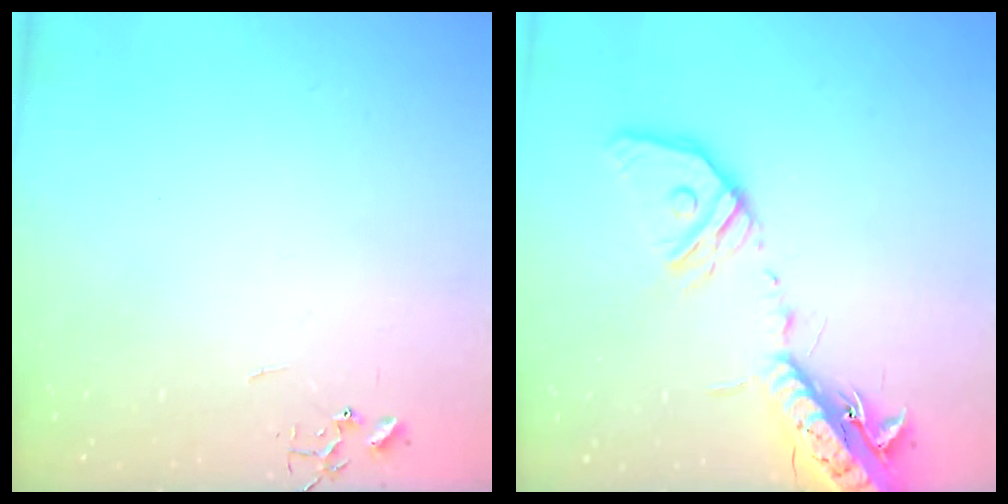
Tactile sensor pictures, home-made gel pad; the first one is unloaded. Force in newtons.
{"total": 22.2, "press": 21.7, "slide": 4.7}